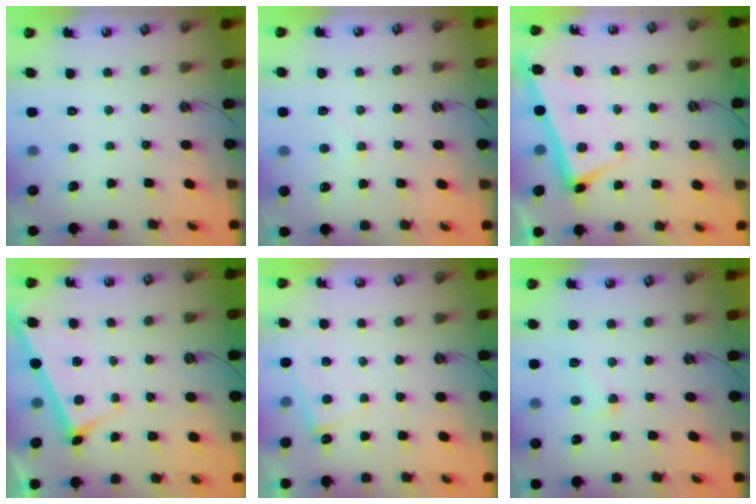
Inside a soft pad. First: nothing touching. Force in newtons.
{"total": 1.9, "press": 1.9, "slide": 0.4}
{"total": 2.5, "press": 2.4, "slide": 0.7}
{"total": 3.0, "press": 2.9, "slide": 0.3}
{"total": 1.5, "press": 1.5, "slide": 0.3}
{"total": 2.2, "press": 1.7, "slide": 1.4}